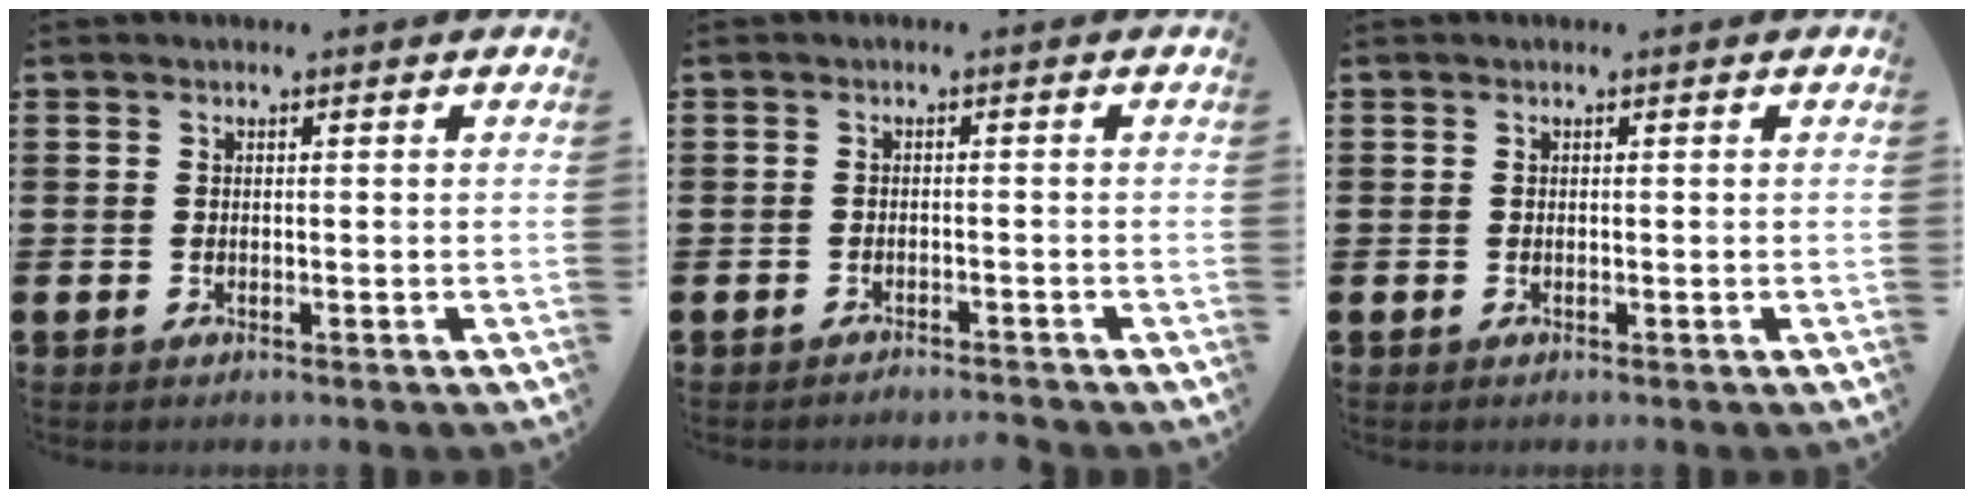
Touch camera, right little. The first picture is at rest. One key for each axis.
{"total": 1.2, "fx": -1.2, "fy": -0.1, "fz": 0.0, "tx": -0.001, "ty": 0.002, "tz": -0.025}
{"total": 0.0}